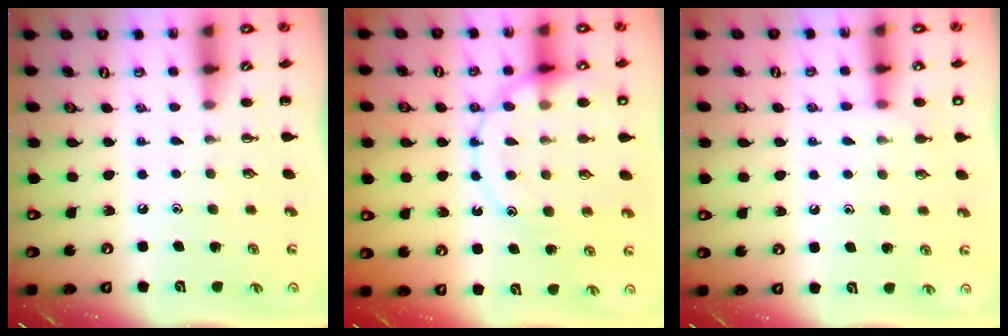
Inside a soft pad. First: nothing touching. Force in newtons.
{"total": 15.8, "press": 15.7, "slide": 1.8}
{"total": 7.4, "press": 7.2, "slide": 1.7}